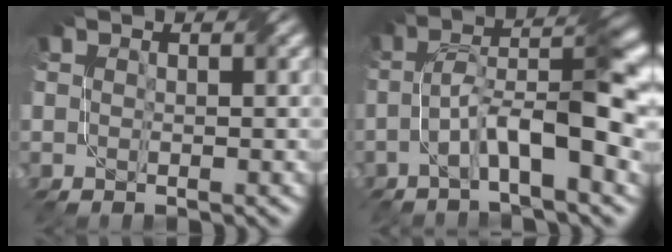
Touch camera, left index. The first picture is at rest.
{"total": 7.8, "force": [-2.3, 1.9, 7.2], "torque": [-0.125, 0.023, -0.043]}